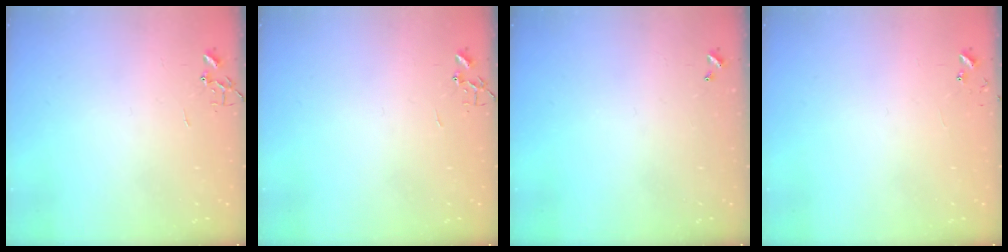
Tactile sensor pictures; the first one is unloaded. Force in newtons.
{"total": 0.0}
{"total": 0.0}
{"total": 5.5, "press": 5.5, "slide": 0.4}